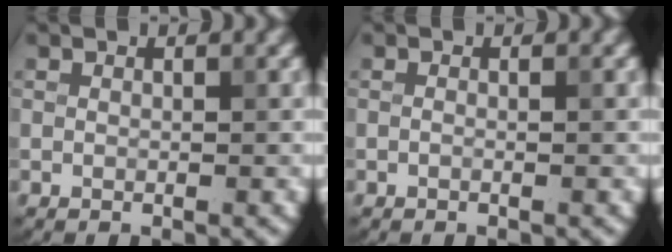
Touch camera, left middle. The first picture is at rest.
{"total": 0.6, "force": [0.0, 0.2, 0.6], "torque": [-0.005, -0.009, -0.007]}